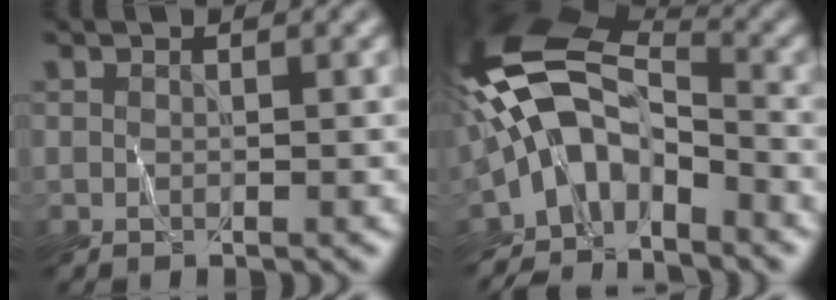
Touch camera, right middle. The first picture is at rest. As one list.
[{"total": 9.1, "force": [-4.3, 4.9, 6.4], "torque": [-0.113, 0.021, -0.096]}]